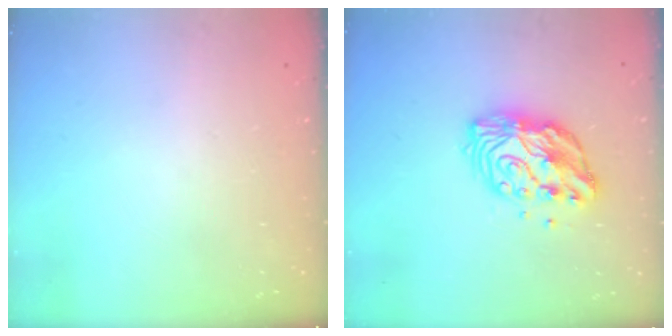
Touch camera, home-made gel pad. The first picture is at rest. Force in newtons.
{"total": 12.8, "press": 12.8, "slide": 1.1}